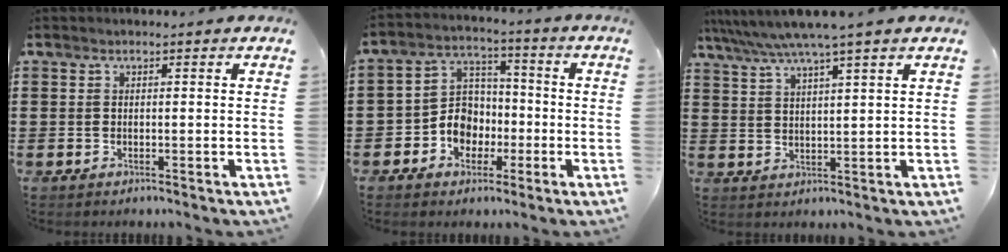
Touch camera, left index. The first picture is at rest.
{"total": 6.8, "force": [-2.1, 6.0, 2.3], "torque": [-0.069, 0.013, -0.043]}
{"total": 5.4, "force": [4.4, -0.6, 3.1], "torque": [-0.073, -0.020, 0.074]}